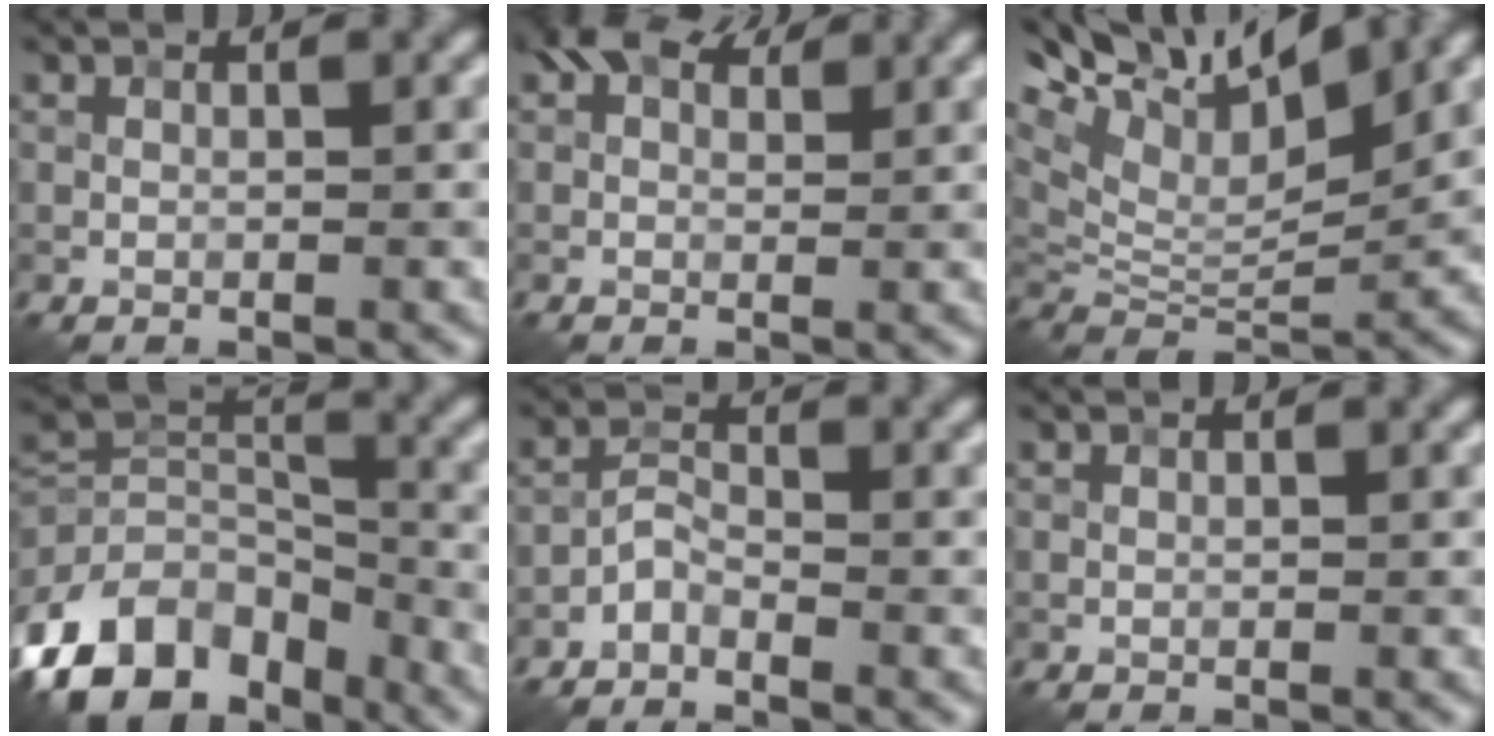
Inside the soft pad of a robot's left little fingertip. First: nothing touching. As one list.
[{"total": 4.7, "force": [2.7, 2.5, 2.9], "torque": [-0.052, 0.010, 0.036]}, {"total": 11.0, "force": [6.4, 4.0, 7.9], "torque": [-0.148, 0.017, 0.112]}, {"total": 13.3, "force": [-8.1, 8.1, 6.8], "torque": [-0.148, 0.013, -0.151]}, {"total": 1.8, "force": [-1.6, 0.5, 0.8], "torque": [-0.015, 0.008, -0.036]}, {"total": 0.0}]